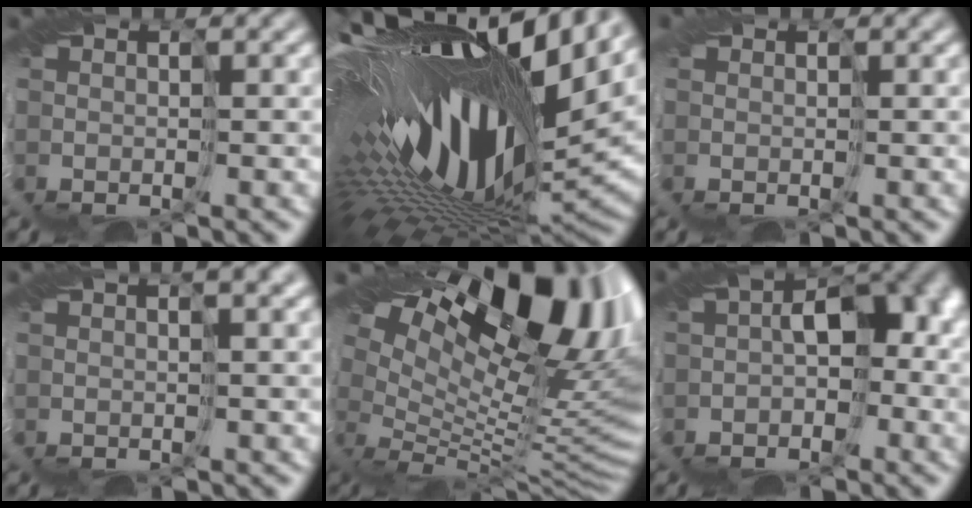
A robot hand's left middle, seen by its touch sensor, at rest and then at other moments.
{"total": 20.1, "force": [2.8, 8.3, 18.1], "torque": [-0.320, -0.036, 0.049]}
{"total": 0.5, "force": [0.4, 0.2, -0.2], "torque": [0.008, 0.002, 0.006]}
{"total": 4.4, "force": [2.5, 1.3, 3.3], "torque": [-0.036, 0.021, 0.015]}
{"total": 17.7, "force": [9.3, 7.5, 13.0], "torque": [-0.214, 0.031, 0.158]}
{"total": 7.2, "force": [-0.4, 4.7, 5.5], "torque": [-0.057, 0.012, -0.016]}